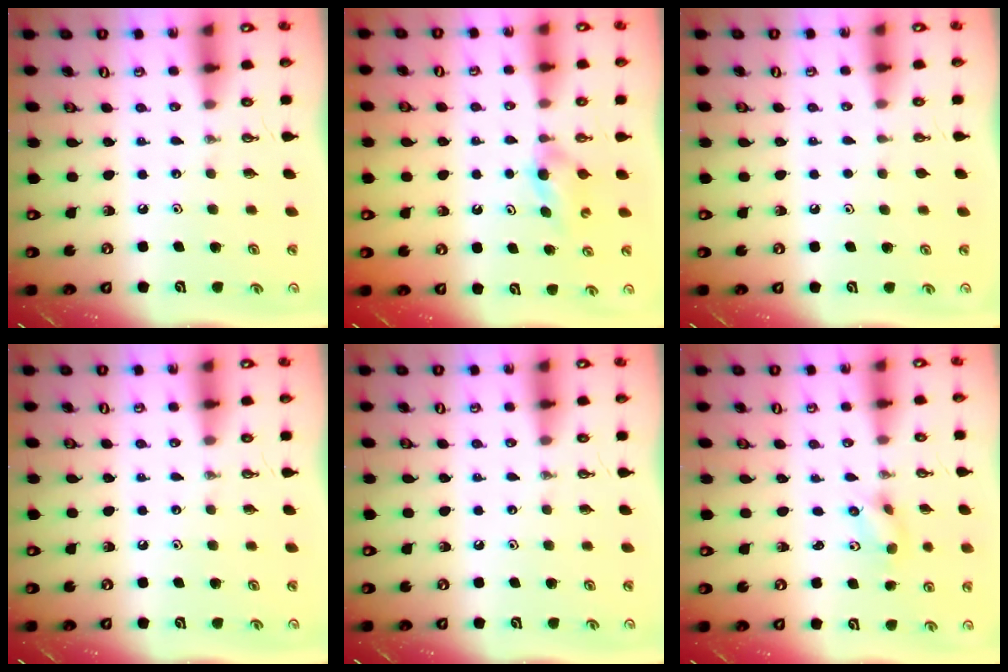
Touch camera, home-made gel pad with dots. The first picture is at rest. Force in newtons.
{"total": 3.6, "press": 3.5, "slide": 0.8}
{"total": 1.2, "press": 0.5, "slide": 1.0}
{"total": 0.0}
{"total": 0.0}
{"total": 2.3, "press": 2.2, "slide": 0.8}